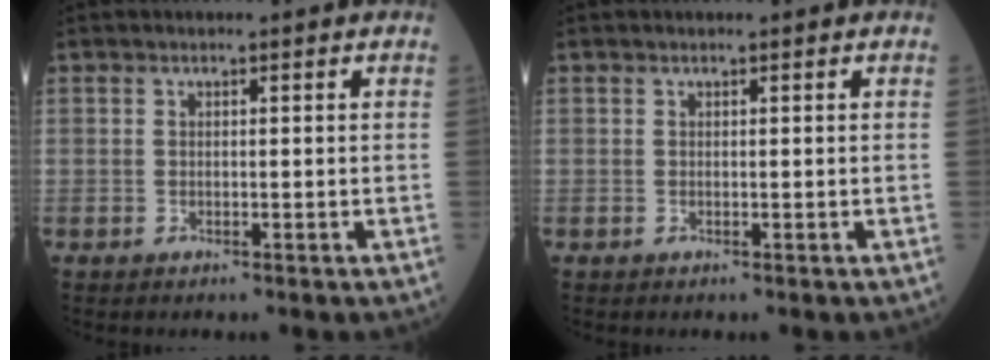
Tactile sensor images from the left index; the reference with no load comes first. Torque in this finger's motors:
{"motor_torque": [0.15, 0.15, 0.00, -0.01]}